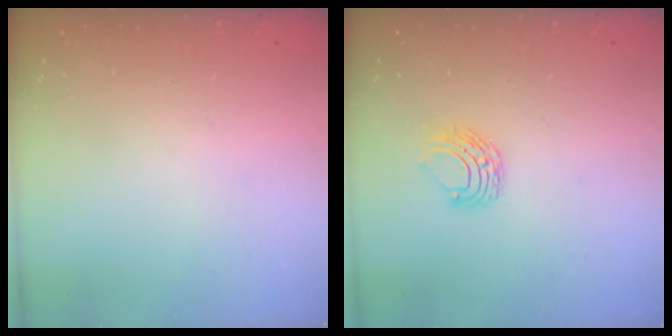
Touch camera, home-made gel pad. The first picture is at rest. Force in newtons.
{"total": 6.3, "press": 6.2, "slide": 0.6}